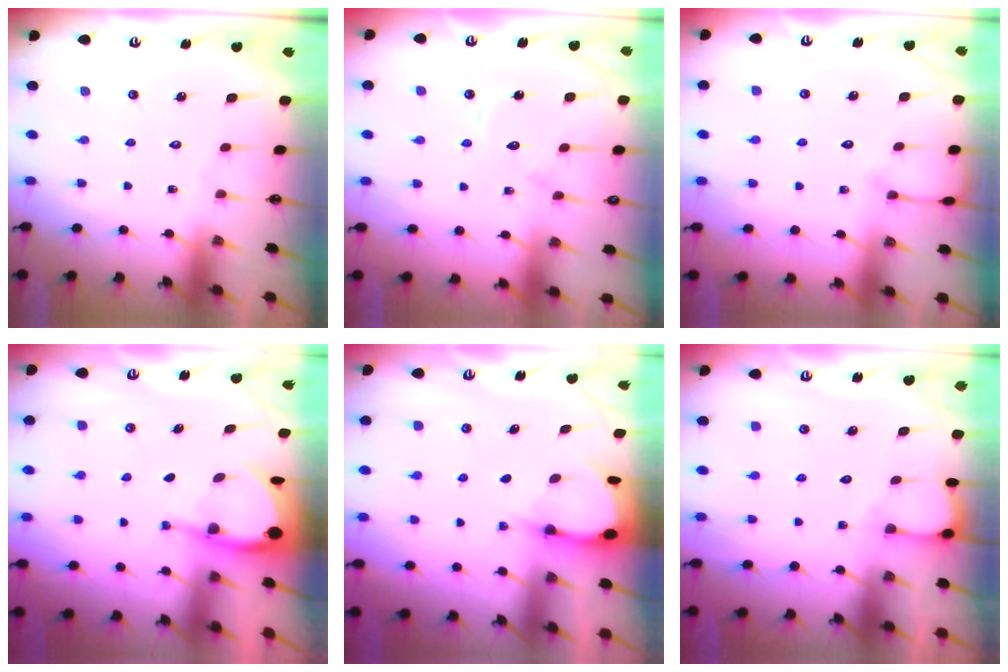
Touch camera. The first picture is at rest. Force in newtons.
{"total": 7.7, "press": 7.7, "slide": 0.8}
{"total": 3.7, "press": 3.7, "slide": 0.4}
{"total": 4.2, "press": 4.2, "slide": 0.3}
{"total": 3.2, "press": 3.2, "slide": 0.3}
{"total": 2.7, "press": 2.7, "slide": 0.3}